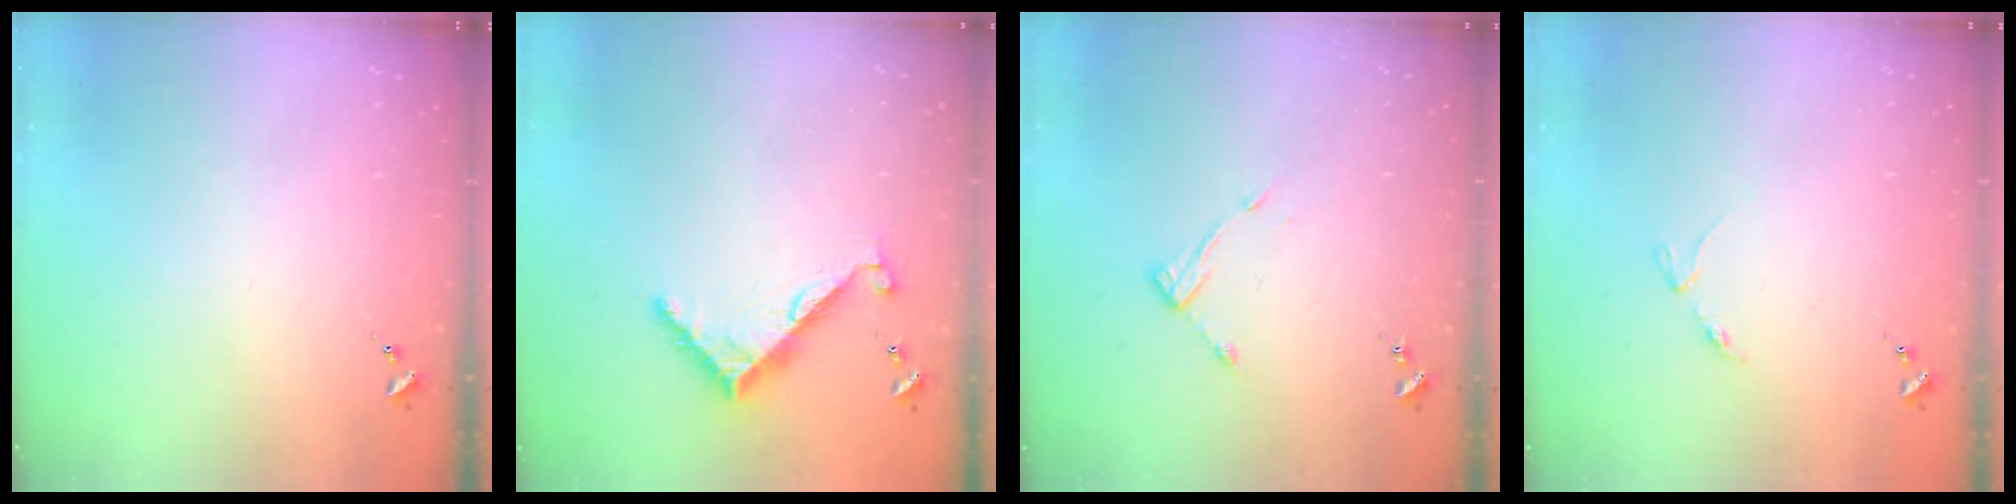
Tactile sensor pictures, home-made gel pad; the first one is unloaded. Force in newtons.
{"total": 7.8, "press": 7.8, "slide": 0.1}
{"total": 7.9, "press": 7.9, "slide": 0.3}
{"total": 2.9, "press": 2.8, "slide": 0.4}